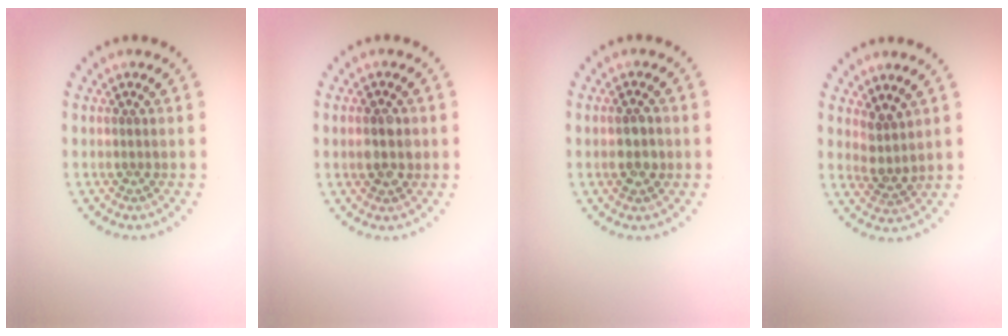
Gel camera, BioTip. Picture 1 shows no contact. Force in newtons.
{"total": 2.9, "press": 2.9, "slide": 0.2}
{"total": 2.2, "press": 2.2, "slide": 0.1}
{"total": 2.3, "press": 1.8, "slide": 1.3}